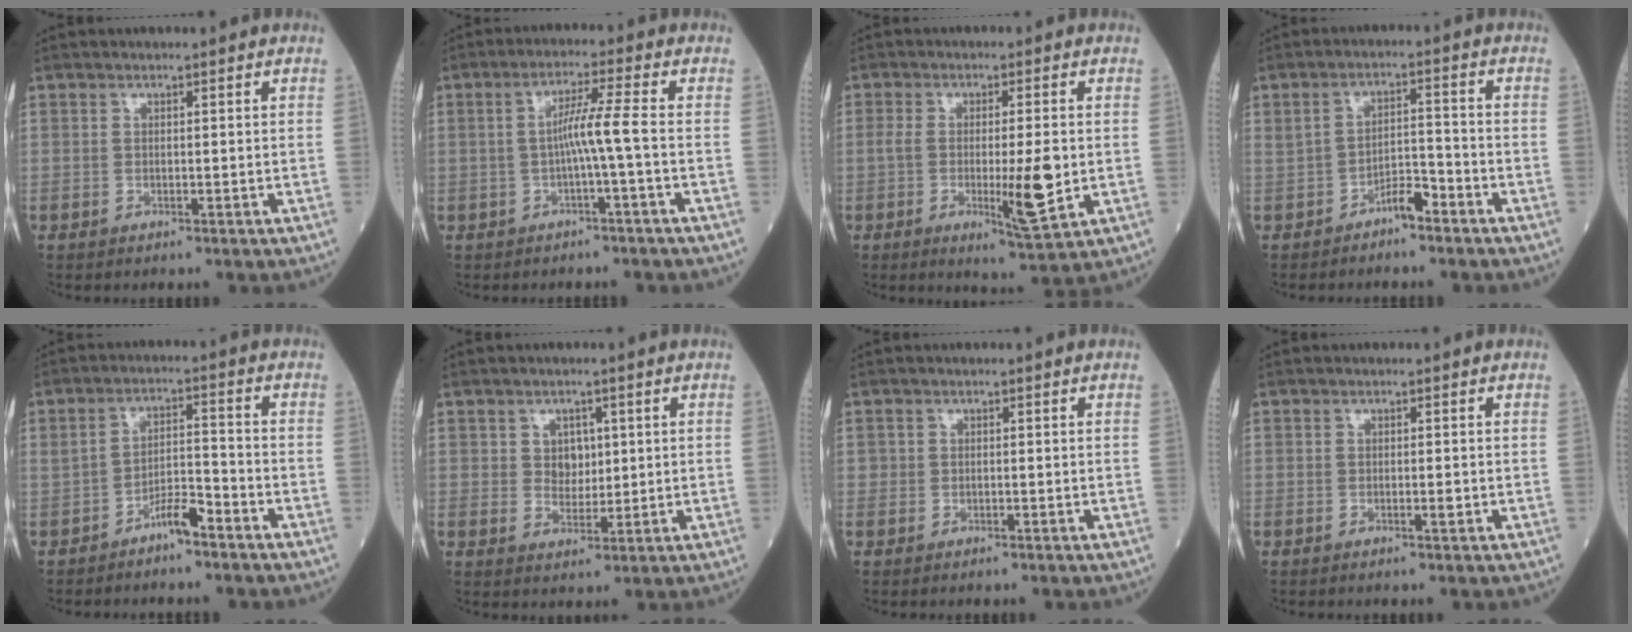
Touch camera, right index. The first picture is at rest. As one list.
[{"total": 4.6, "force": [-0.9, -1.0, 4.4], "torque": [-0.083, 0.011, -0.012]}, {"total": 8.2, "force": [-1.3, 1.2, 8.0], "torque": [-0.126, -0.013, -0.019]}, {"total": 3.6, "force": [-2.4, 1.2, 2.4], "torque": [-0.040, 0.014, -0.039]}, {"total": 4.4, "force": [-3.1, 1.0, 3.0], "torque": [-0.052, 0.011, -0.054]}, {"total": 3.6, "force": [1.0, 2.7, 2.1], "torque": [-0.028, 0.003, 0.020]}, {"total": 0.6, "force": [-0.1, 0.6, 0.2], "torque": [0.002, 0.002, -0.003]}, {"total": 1.0, "force": [-0.3, 0.1, 0.9], "torque": [-0.016, -0.001, -0.004]}]